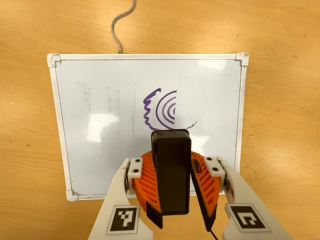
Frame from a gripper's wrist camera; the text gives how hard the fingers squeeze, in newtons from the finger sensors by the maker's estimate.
{"total": 12.2, "left": 11.7, "right": 12.7}